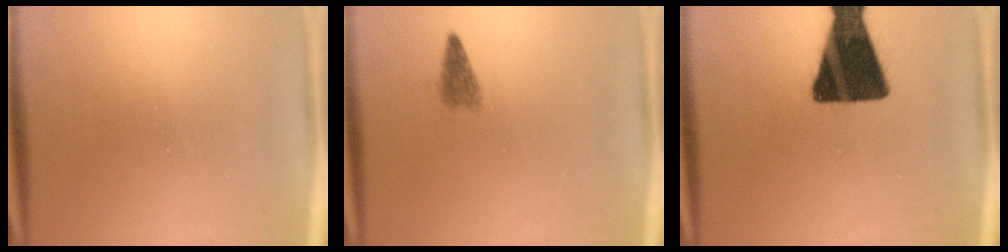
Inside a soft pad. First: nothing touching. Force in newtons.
{"total": 2.2}
{"total": 16.3}